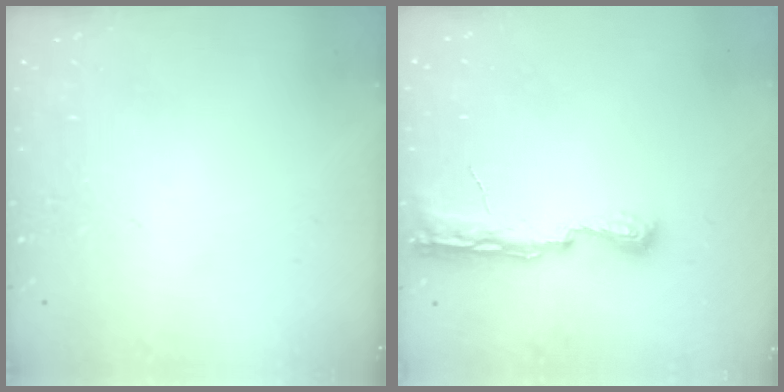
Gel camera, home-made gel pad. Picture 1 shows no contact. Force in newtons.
{"total": 7.9, "press": 7.8, "slide": 0.8}